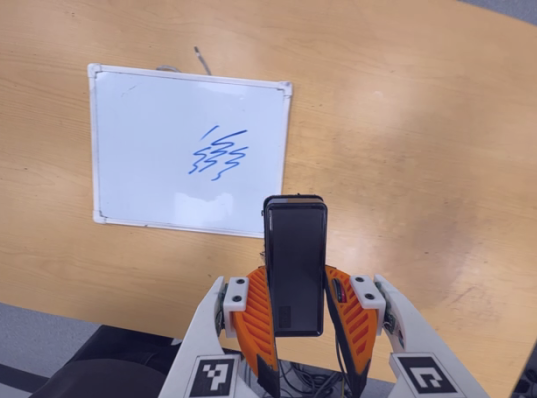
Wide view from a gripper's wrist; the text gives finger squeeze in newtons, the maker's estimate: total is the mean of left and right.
{"total": 4.1, "left": 2.9, "right": 5.3}